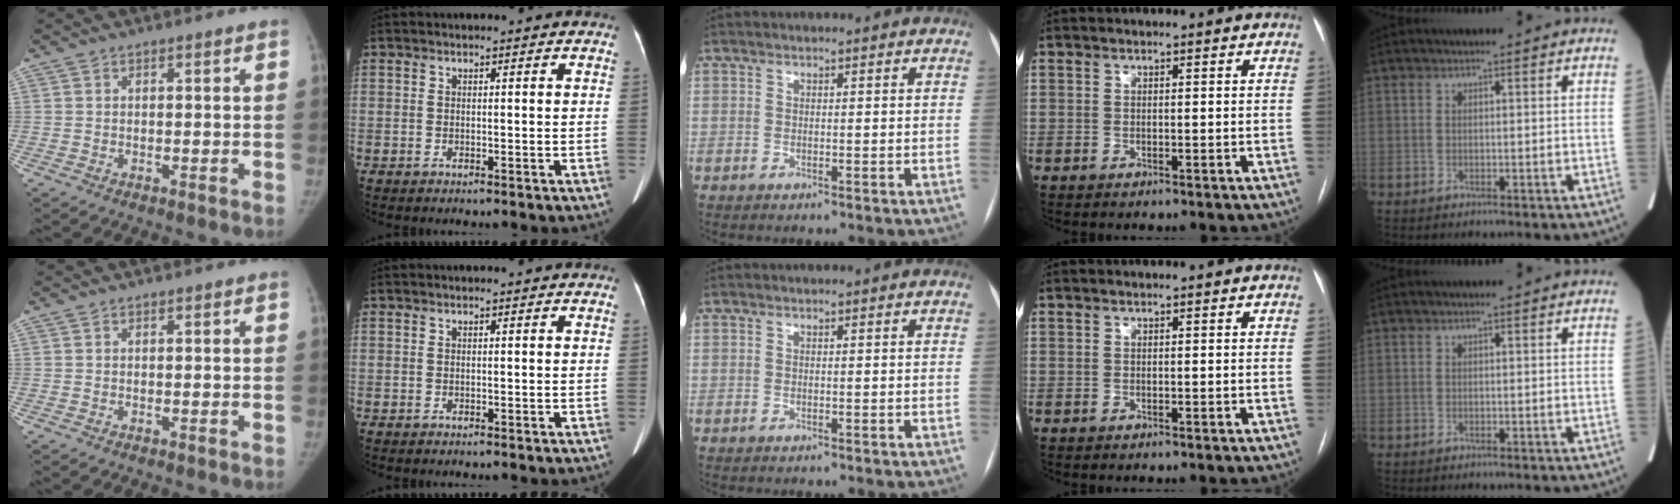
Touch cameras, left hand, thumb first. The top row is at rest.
{}